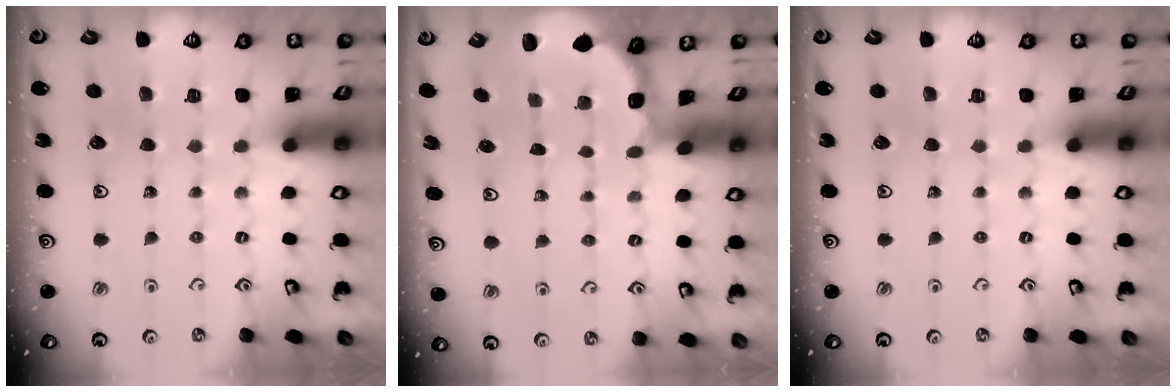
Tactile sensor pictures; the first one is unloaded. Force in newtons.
{"total": 2.0, "press": 1.8, "slide": 0.7}
{"total": 0.0}